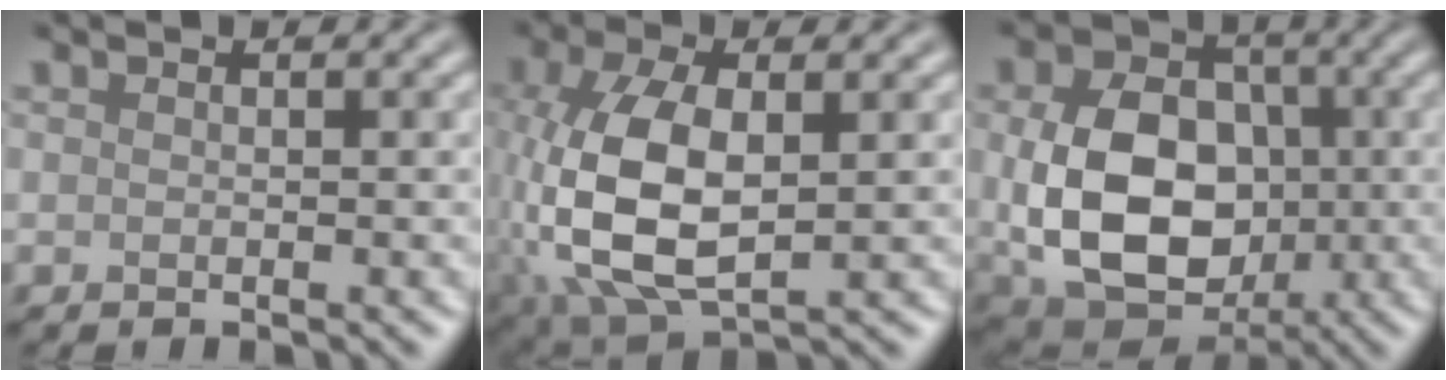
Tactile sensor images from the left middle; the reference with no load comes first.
{"total": 10.8, "force": [-0.4, 6.0, 8.9], "torque": [-0.221, -0.008, 0.001]}
{"total": 10.8, "force": [-0.6, 8.1, 7.2], "torque": [-0.142, -0.013, -0.003]}